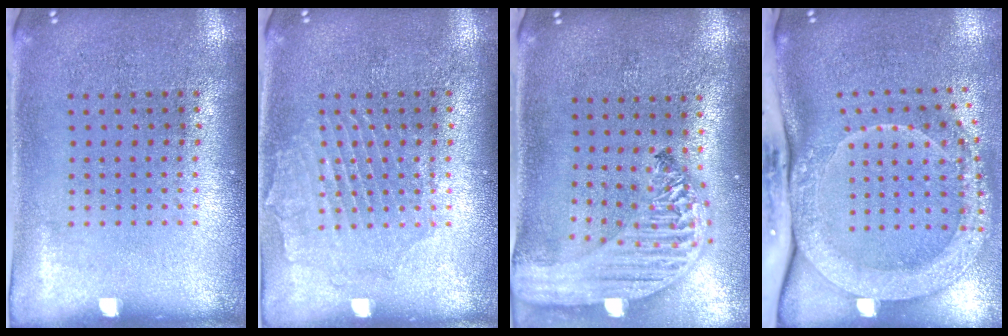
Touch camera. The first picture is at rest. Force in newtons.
{"total": 1.5, "press": 1.5, "slide": 0.1}
{"total": 3.2, "press": 2.6, "slide": 2.0}
{"total": 2.7, "press": 2.3, "slide": 1.5}